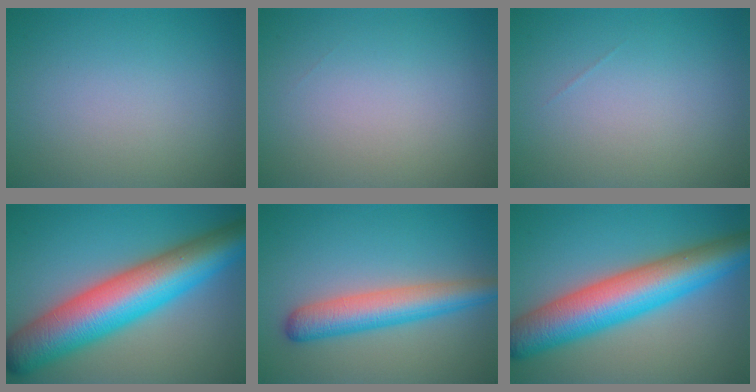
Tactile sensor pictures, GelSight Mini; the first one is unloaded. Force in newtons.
{"total": 0.0}
{"total": 0.0}
{"total": 12.3, "press": 12.3, "slide": 0.3}
{"total": 5.3, "press": 5.3, "slide": 0.2}
{"total": 10.4, "press": 10.4, "slide": 0.2}